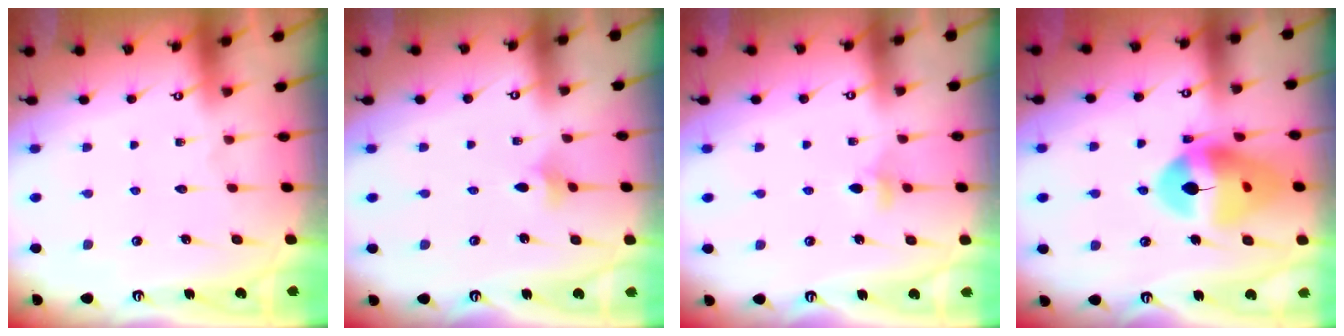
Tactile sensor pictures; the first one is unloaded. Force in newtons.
{"total": 1.9, "press": 1.8, "slide": 0.5}
{"total": 4.0, "press": 3.9, "slide": 0.6}
{"total": 17.0, "press": 16.8, "slide": 2.1}